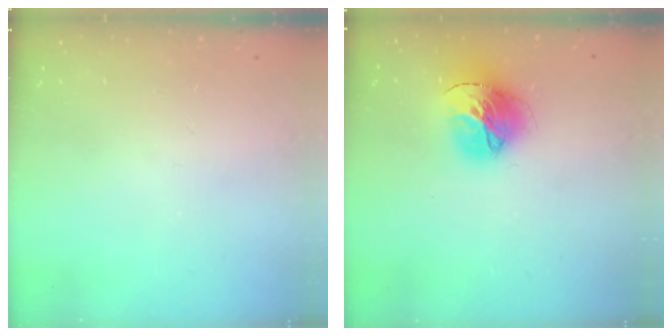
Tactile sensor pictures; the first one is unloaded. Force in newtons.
{"total": 16.0, "press": 15.9, "slide": 1.7}